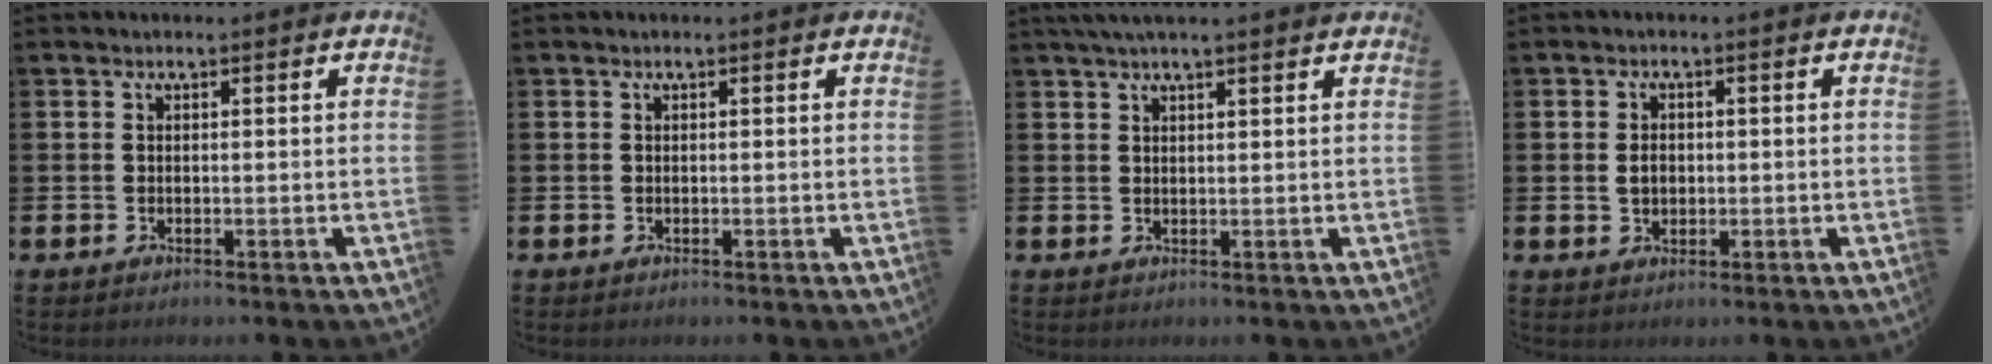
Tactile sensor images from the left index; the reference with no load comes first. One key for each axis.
{"total": 0.0}
{"total": 2.6, "fx": 2.3, "fy": 0.0, "fz": 1.3, "tx": -0.025, "ty": -0.001, "tz": 0.041}
{"total": 2.2, "fx": 0.1, "fy": 1.7, "fz": 1.4, "tx": -0.016, "ty": 0.004, "tz": -0.003}